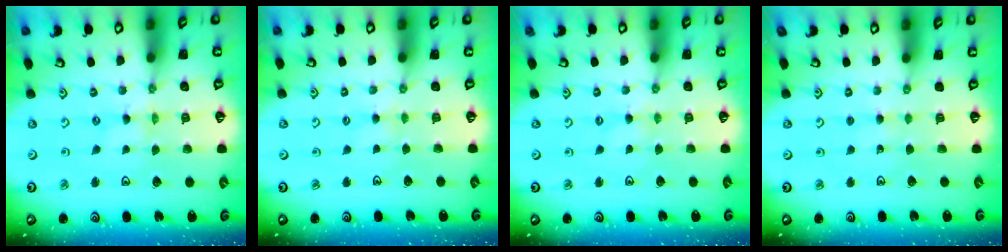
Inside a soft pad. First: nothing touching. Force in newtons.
{"total": 2.1, "press": 2.1, "slide": 0.4}
{"total": 2.2, "press": 2.2, "slide": 0.3}
{"total": 2.5, "press": 2.5, "slide": 0.4}